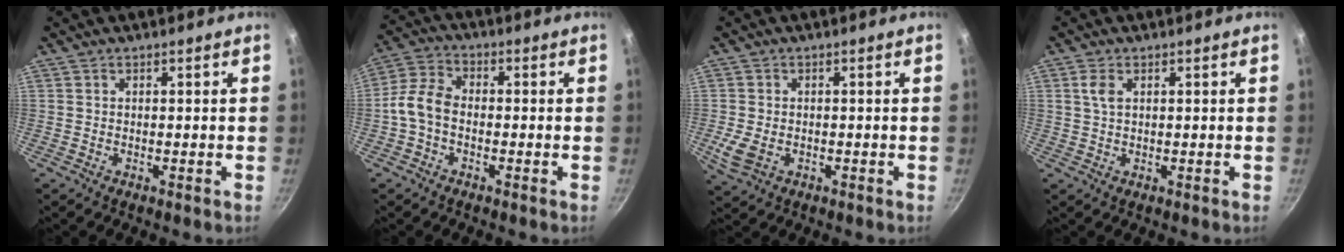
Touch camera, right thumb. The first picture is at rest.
{"total": 6.8, "force": [-1.6, 4.5, 4.8], "torque": [-0.099, 0.033, -0.047]}
{"total": 4.9, "force": [-1.1, 3.5, 3.3], "torque": [-0.071, -0.006, -0.016]}
{"total": 2.8, "force": [0.9, 1.6, 2.1], "torque": [-0.041, -0.002, 0.017]}